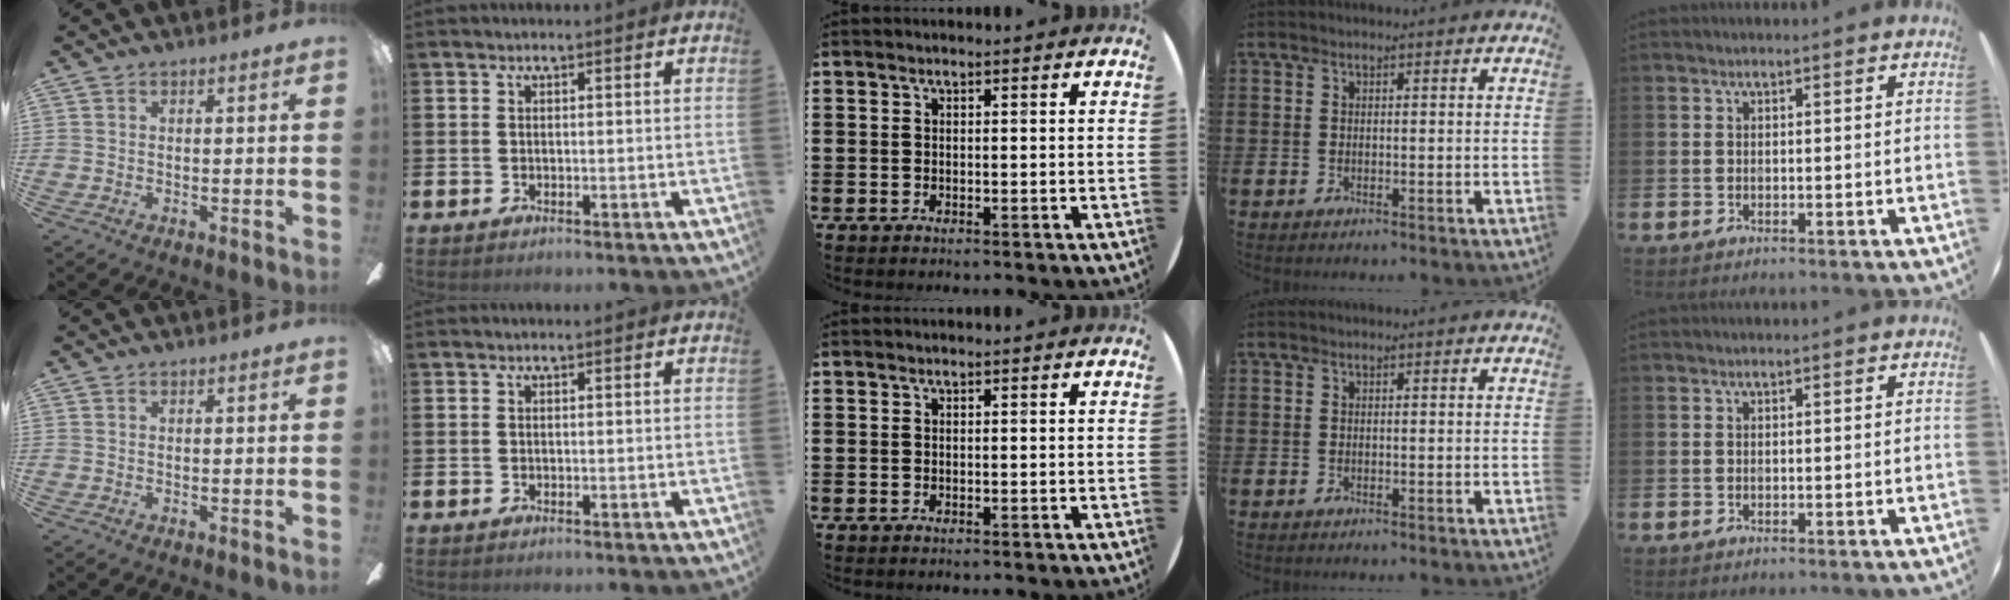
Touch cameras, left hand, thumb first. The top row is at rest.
{}